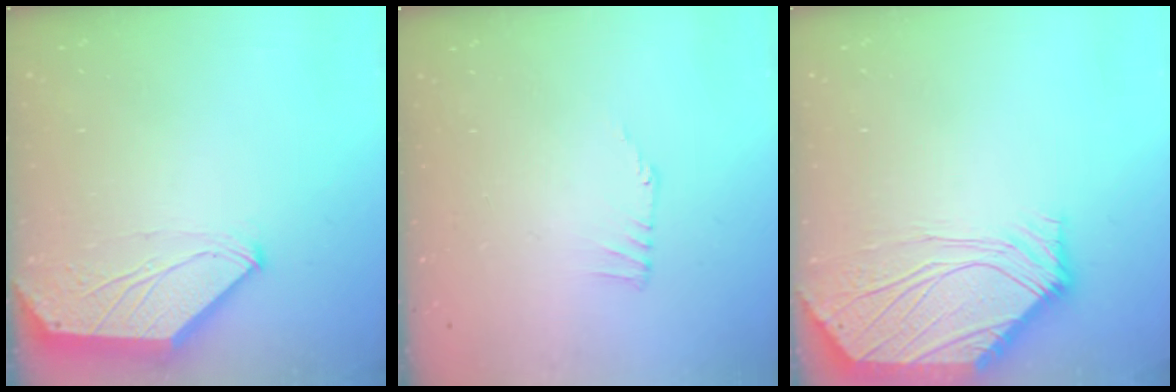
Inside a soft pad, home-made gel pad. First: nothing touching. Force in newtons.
{"total": 1.1, "press": 1.0, "slide": 0.2}
{"total": 10.5, "press": 10.4, "slide": 1.4}